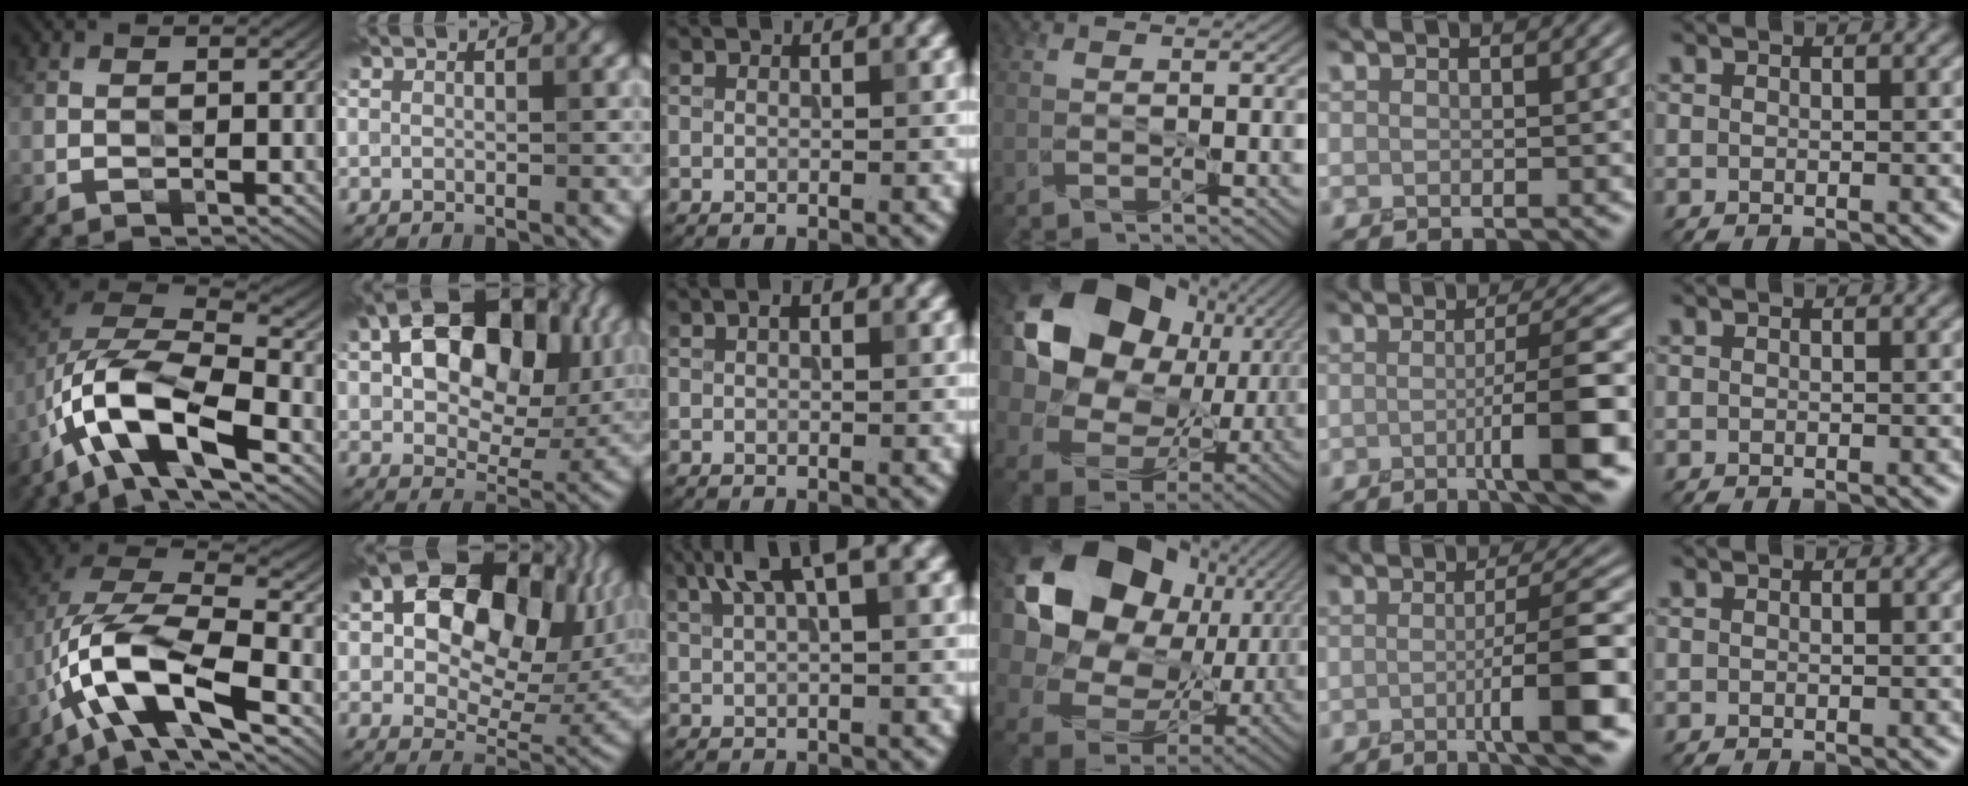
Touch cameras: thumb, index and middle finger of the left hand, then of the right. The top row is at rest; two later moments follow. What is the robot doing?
{"motion": "peel", "object": "velcro strap"}